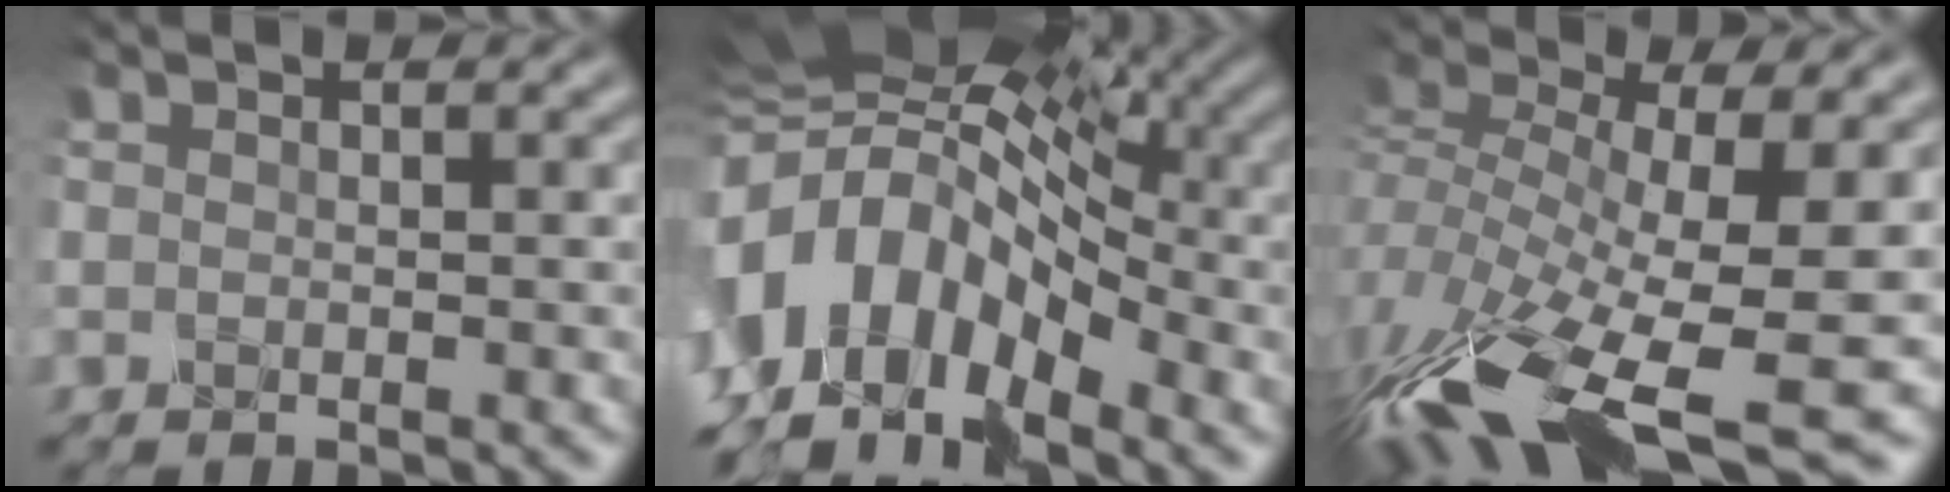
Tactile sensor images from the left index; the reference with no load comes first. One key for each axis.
{"total": 13.0, "fx": -4.5, "fy": 8.5, "fz": 8.7, "tx": -0.184, "ty": 0.001, "tz": -0.078}
{"total": 12.9, "fx": -5.9, "fy": 4.3, "fz": 10.7, "tx": -0.261, "ty": -0.011, "tz": -0.103}